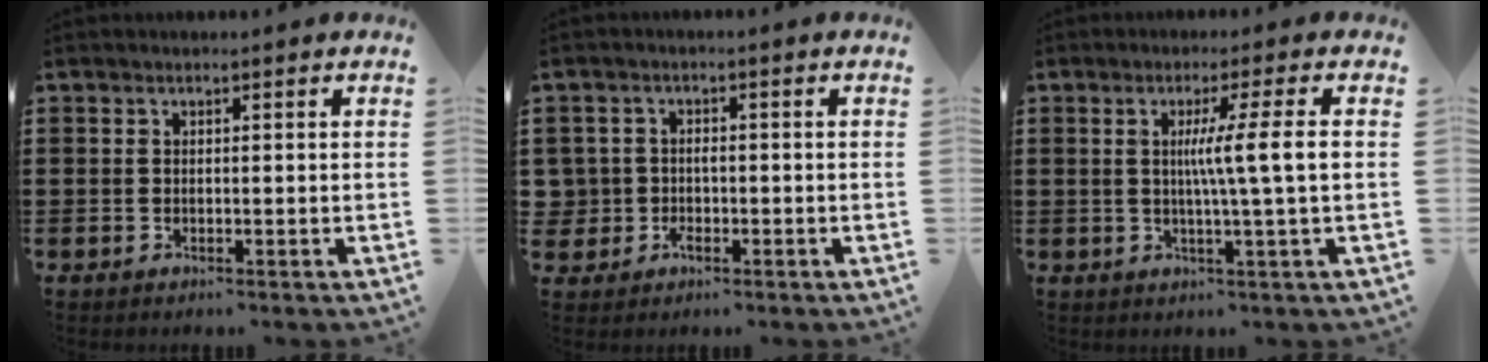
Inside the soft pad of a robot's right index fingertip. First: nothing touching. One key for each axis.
{"total": 2.6, "fx": -0.9, "fy": 2.4, "fz": 0.3, "tx": -0.018, "ty": 0.004, "tz": -0.023}
{"total": 7.0, "fx": 0.6, "fy": -0.8, "fz": 6.9, "tx": -0.129, "ty": -0.006, "tz": 0.001}